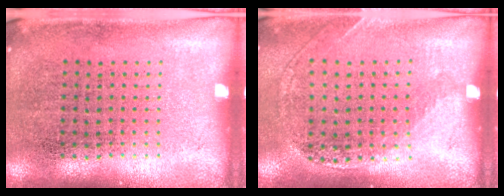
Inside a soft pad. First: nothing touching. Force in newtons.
{"total": 1.2, "press": 1.1, "slide": 0.4}